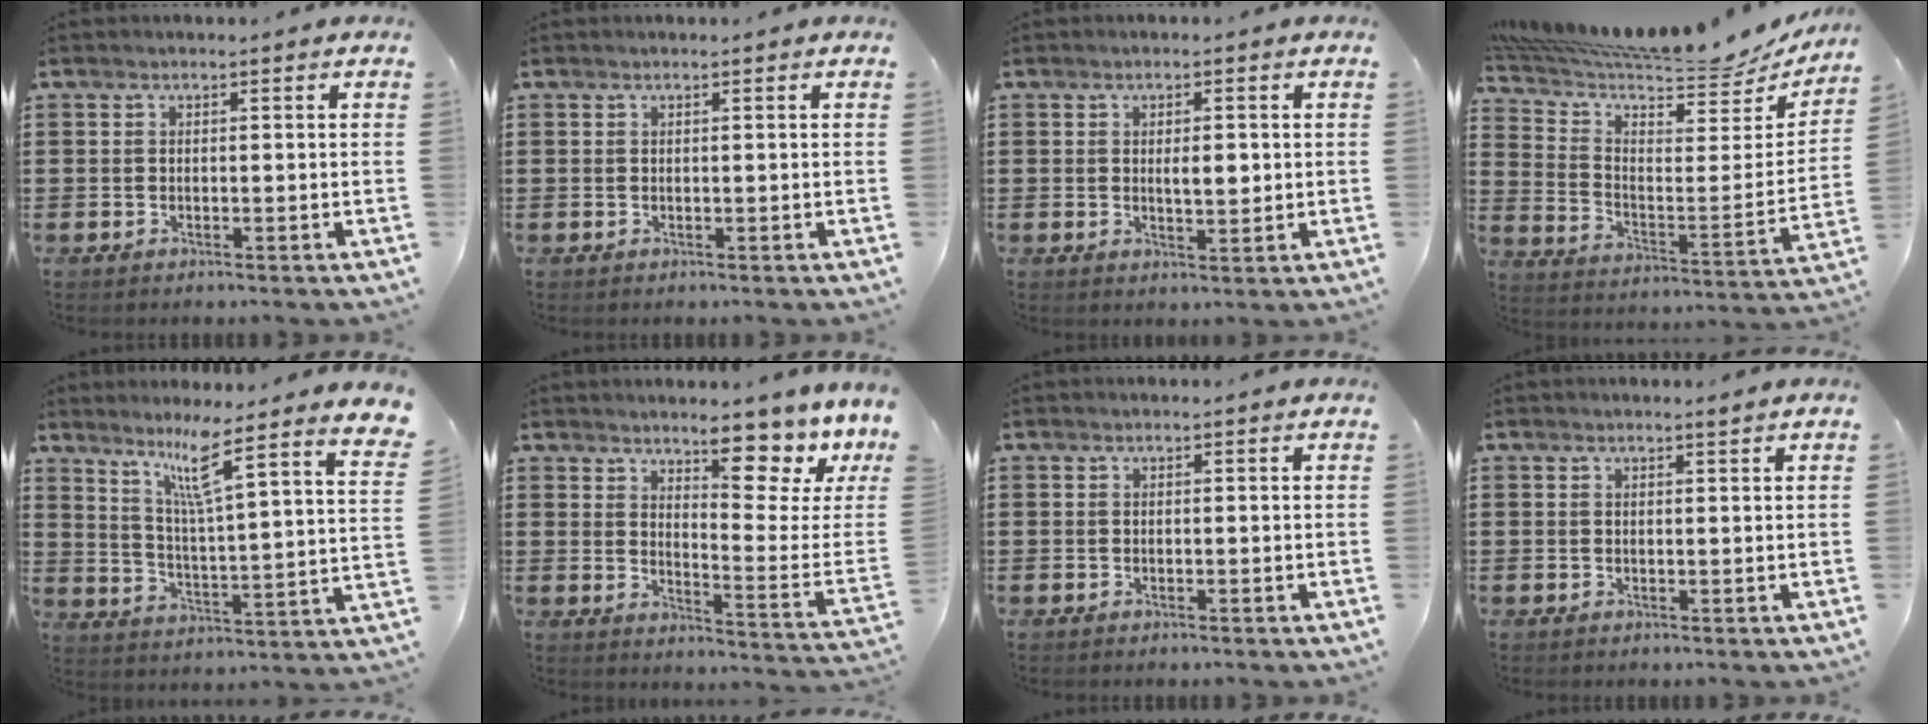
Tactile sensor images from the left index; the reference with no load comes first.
{"total": 0.0}
{"total": 2.9, "force": [0.3, 1.1, 2.6], "torque": [-0.035, -0.002, 0.000]}
{"total": 9.6, "force": [8.5, 1.1, 4.3], "torque": [-0.104, -0.072, 0.140]}
{"total": 8.7, "force": [6.6, -0.8, 5.6], "torque": [-0.109, -0.053, 0.100]}
{"total": 9.2, "force": [7.5, 1.8, 4.9], "torque": [-0.068, -0.067, 0.122]}
{"total": 0.0}
{"total": 0.9, "force": [0.7, -0.2, 0.4], "torque": [-0.008, -0.003, 0.014]}